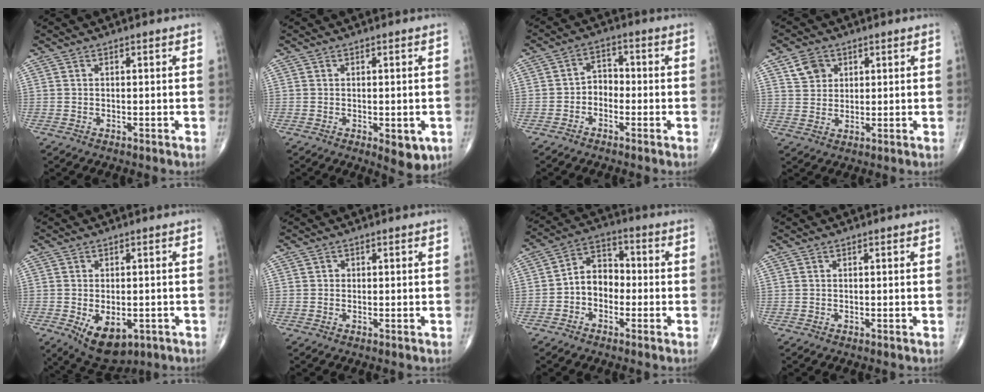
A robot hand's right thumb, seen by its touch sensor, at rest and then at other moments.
{"total": 5.1, "force": [-1.6, 2.3, 4.3], "torque": [-0.038, -0.007, -0.013]}
{"total": 3.9, "force": [-1.5, 3.0, 2.1], "torque": [-0.010, 0.026, -0.038]}
{"total": 4.9, "force": [2.4, 3.9, 1.8], "torque": [-0.015, -0.010, 0.045]}
{"total": 9.3, "force": [-3.3, 5.4, 6.8], "torque": [-0.090, -0.002, -0.036]}
{"total": 0.6, "force": [0.0, 0.6, 0.1], "torque": [0.003, 0.002, -0.001]}
{"total": 7.4, "force": [-1.5, 5.7, 4.5], "torque": [-0.048, 0.035, -0.044]}
{"total": 0.0}